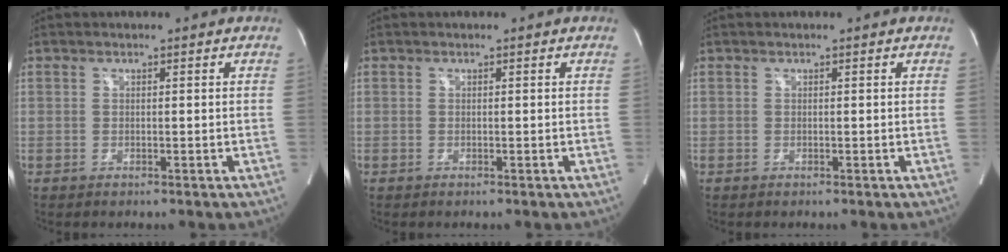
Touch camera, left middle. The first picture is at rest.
{"total": 0.0}
{"total": 0.0}